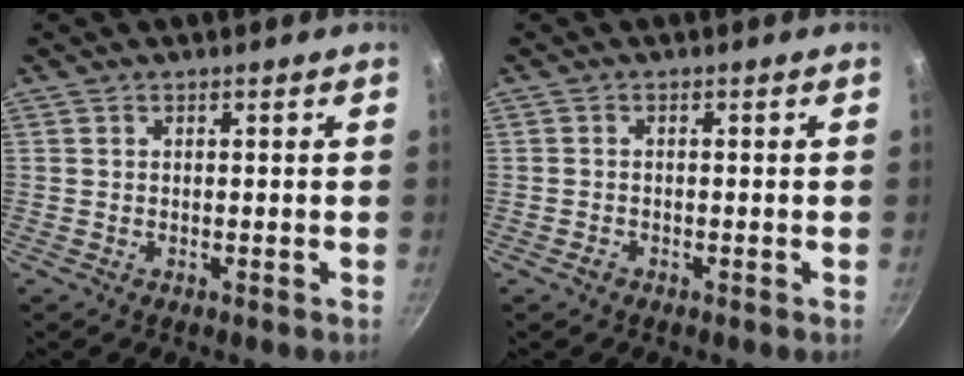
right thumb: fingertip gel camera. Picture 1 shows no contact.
{"total": 1.1, "force": [-0.7, 0.8, 0.4], "torque": [-0.009, 0.006, -0.013]}